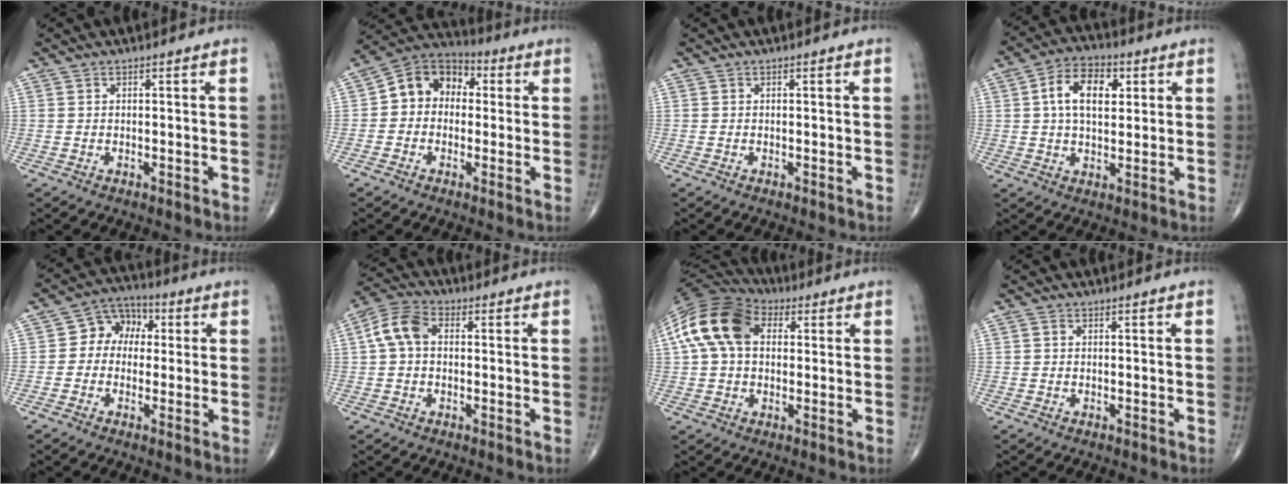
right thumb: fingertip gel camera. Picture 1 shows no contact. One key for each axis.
{"total": 10.5, "fx": 0.8, "fy": 8.4, "fz": 6.2, "tx": -0.071, "ty": 0.036, "tz": -0.004}
{"total": 0.0}
{"total": 10.6, "fx": 2.6, "fy": 6.4, "fz": 8.1, "tx": -0.119, "ty": 0.007, "tz": 0.037}
{"total": 8.1, "fx": 0.8, "fy": 6.5, "fz": 4.8, "tx": -0.042, "ty": 0.026, "tz": 0.000}
{"total": 7.2, "fx": 0.7, "fy": 4.8, "fz": 5.3, "tx": -0.105, "ty": 0.025, "tz": 0.005}
{"total": 15.1, "fx": 3.2, "fy": 10.2, "fz": 10.7, "tx": -0.208, "ty": 0.033, "tz": 0.049}
{"total": 0.6, "fx": 0.0, "fy": 0.5, "fz": 0.3, "tx": -0.004, "ty": 0.001, "tz": -0.002}